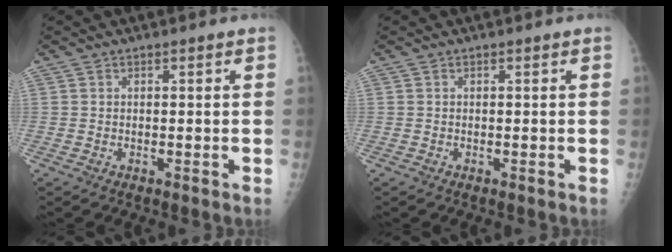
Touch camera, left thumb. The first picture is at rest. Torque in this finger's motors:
{"motor_torque": [0.00, 0.00, 0.00, 0.00, 0.00]}